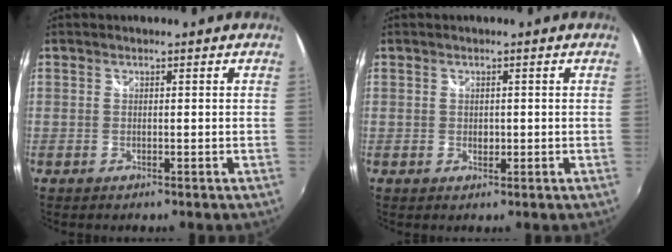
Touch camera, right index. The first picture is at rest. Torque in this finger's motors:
{"motor_torque": [0.16, 0.03, 0.03, 0.01]}